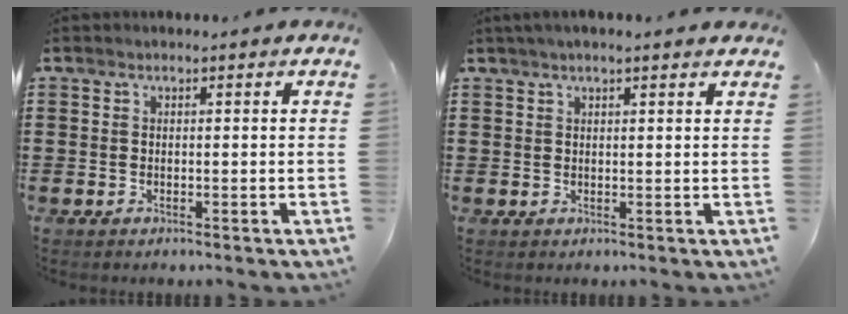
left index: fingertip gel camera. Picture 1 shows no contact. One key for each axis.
{"total": 2.1, "fx": 1.6, "fy": 0.2, "fz": 1.3, "tx": -0.027, "ty": 0.003, "tz": 0.030}